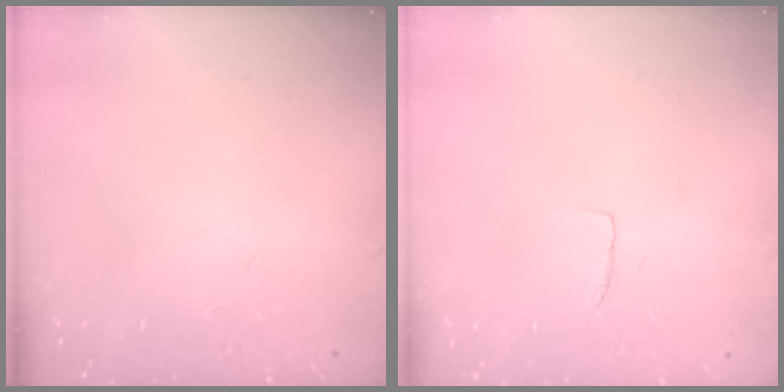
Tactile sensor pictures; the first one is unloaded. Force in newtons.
{"total": 2.7, "press": 2.7, "slide": 0.2}